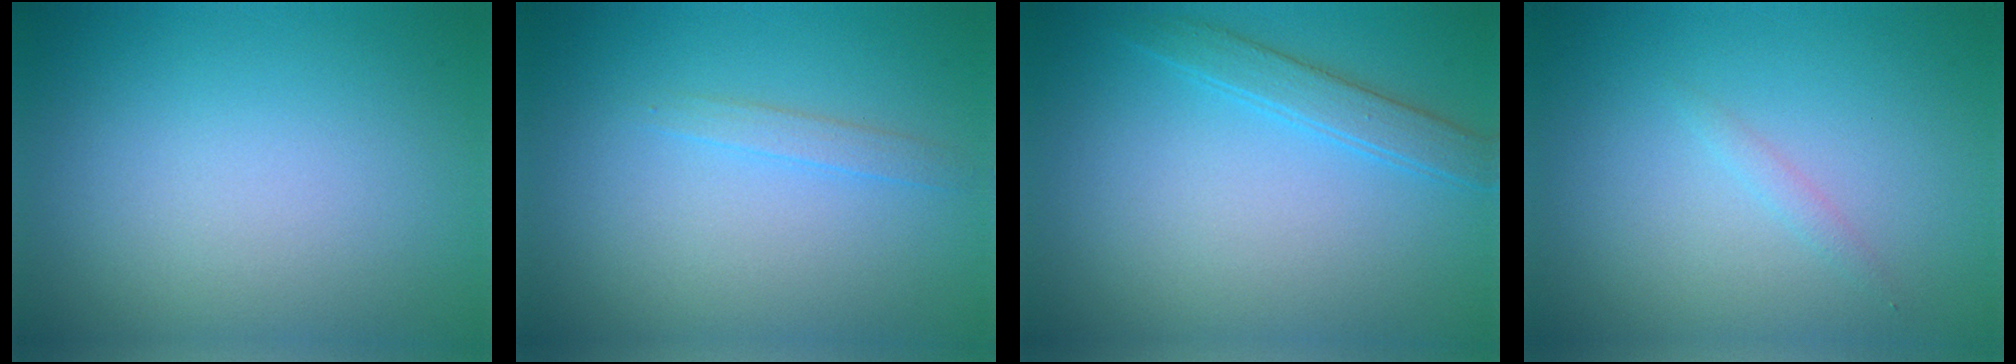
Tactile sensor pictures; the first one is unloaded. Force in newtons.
{"total": 1.2, "press": 1.2, "slide": 0.1}
{"total": 2.2, "press": 2.2, "slide": 0.1}
{"total": 0.7, "press": 0.7, "slide": 0.0}